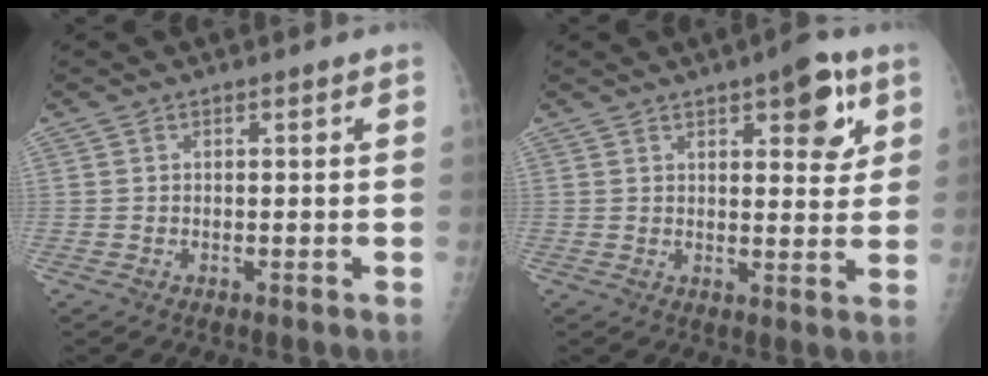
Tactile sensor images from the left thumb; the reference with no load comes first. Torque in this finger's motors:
{"motor_torque": [0.22, 0.05, 0.27, 0.13, 0.09]}